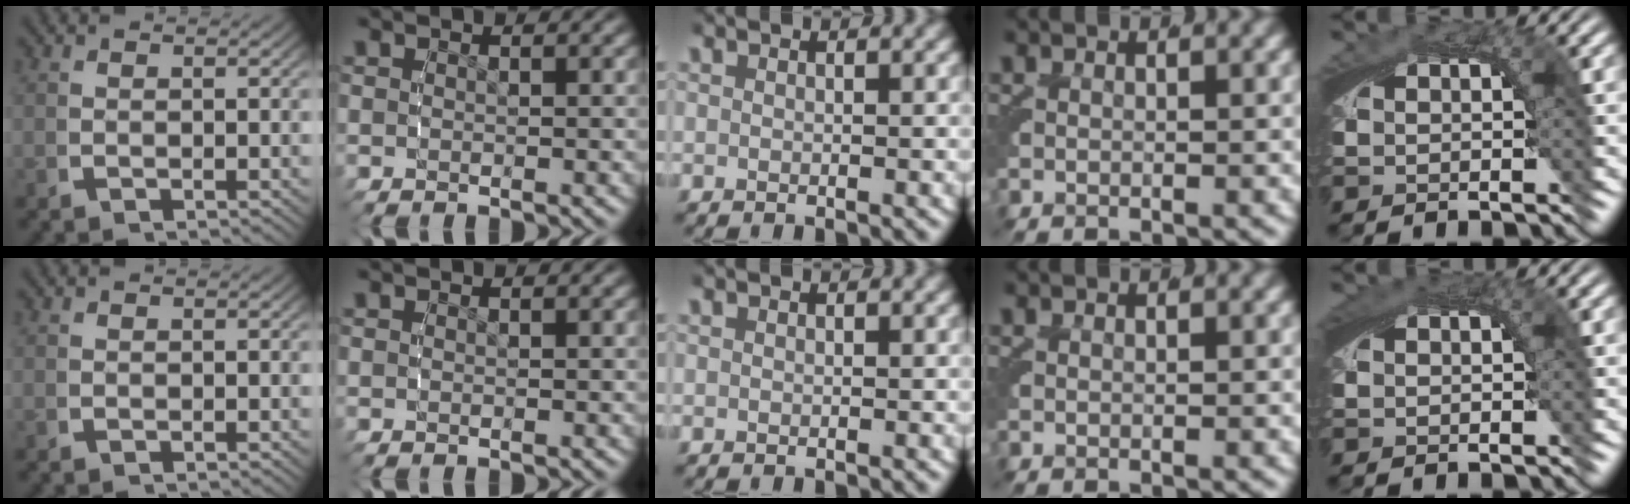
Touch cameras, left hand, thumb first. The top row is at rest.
{"little": {"total": 1.0, "force": [0.4, 0.0, 0.9], "torque": [-0.013, 0.004, 0.007]}}